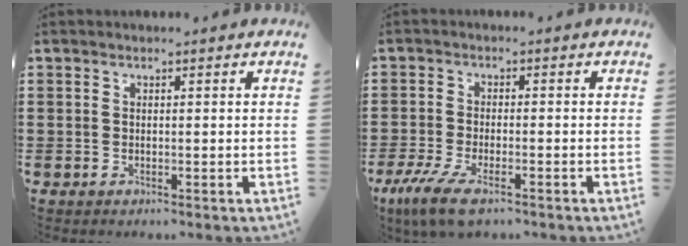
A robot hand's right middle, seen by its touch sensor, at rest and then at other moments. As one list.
[{"total": 5.8, "force": [-3.9, 1.6, 3.9], "torque": [-0.100, -0.012, -0.076]}]